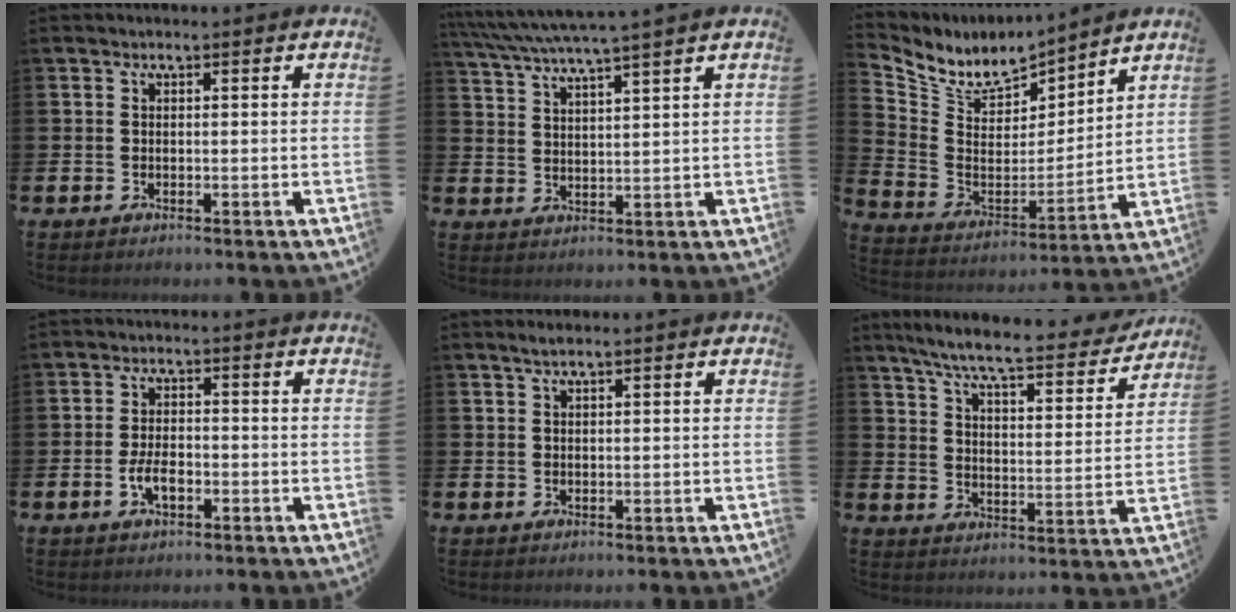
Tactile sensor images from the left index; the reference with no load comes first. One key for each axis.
{"total": 4.3, "fx": 4.0, "fy": -0.6, "fz": 1.5, "tx": -0.045, "ty": -0.023, "tz": 0.067}
{"total": 7.5, "fx": 6.9, "fy": 2.7, "fz": 1.1, "tx": -0.066, "ty": -0.055, "tz": 0.122}
{"total": 3.5, "fx": -1.0, "fy": 1.7, "fz": 2.9, "tx": -0.044, "ty": 0.002, "tz": -0.020}
{"total": 1.4, "fx": 1.1, "fy": 0.2, "fz": 0.9, "tx": -0.010, "ty": 0.001, "tz": 0.017}
{"total": 8.0, "fx": 7.1, "fy": 0.8, "fz": 3.5, "tx": -0.086, "ty": -0.049, "tz": 0.117}